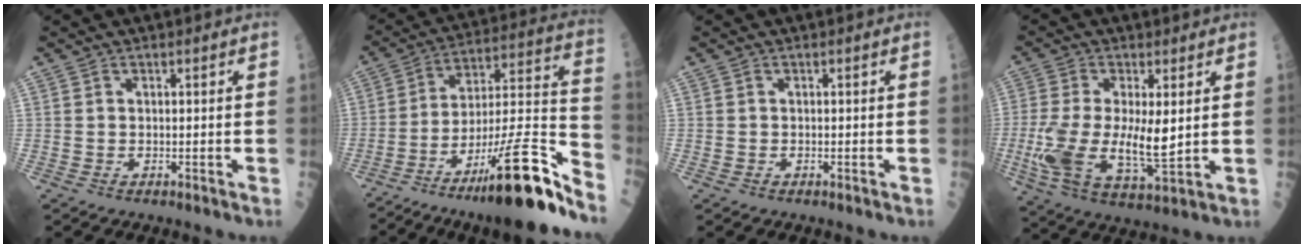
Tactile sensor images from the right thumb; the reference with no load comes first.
{"total": 24.3, "force": [-16.0, 2.5, 18.2], "torque": [-0.270, 0.074, -0.261]}
{"total": 0.0}
{"total": 14.3, "force": [0.0, 5.3, 13.3], "torque": [-0.275, -0.020, 0.005]}